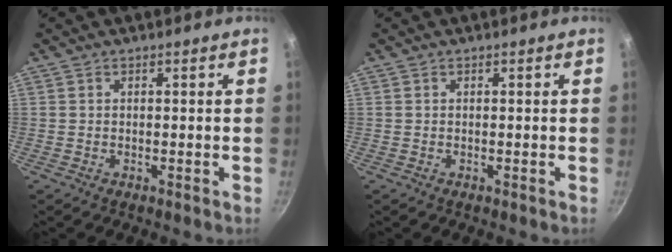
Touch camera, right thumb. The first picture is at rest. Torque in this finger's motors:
{"motor_torque": [0.03, -0.22, 0.04, 0.17, 0.03]}